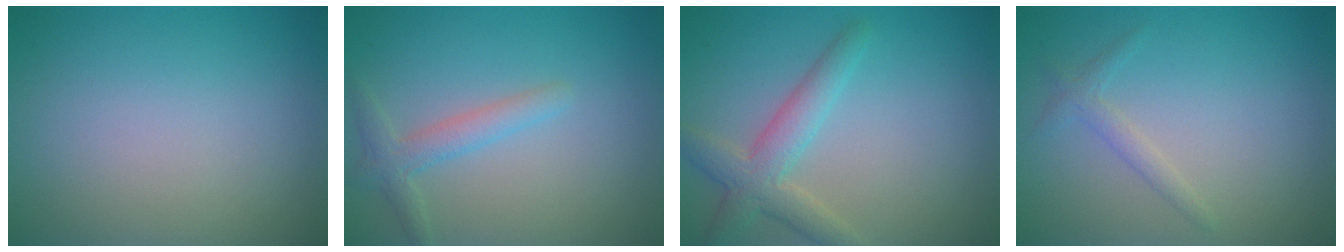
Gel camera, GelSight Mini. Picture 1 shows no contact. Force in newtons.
{"total": 2.2, "press": 2.2, "slide": 0.2}
{"total": 3.8, "press": 3.8, "slide": 0.3}
{"total": 1.3, "press": 1.3, "slide": 0.0}